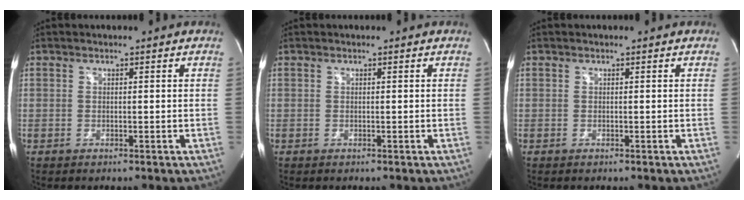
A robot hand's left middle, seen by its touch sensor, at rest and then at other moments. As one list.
[{"total": 0.0}, {"total": 0.0}]